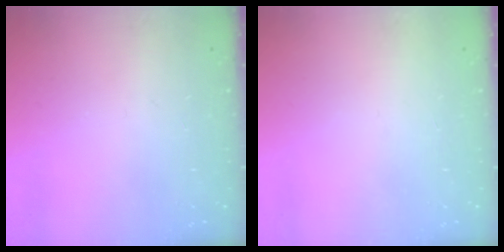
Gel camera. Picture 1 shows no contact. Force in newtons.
{"total": 1.5, "press": 1.5, "slide": 0.1}